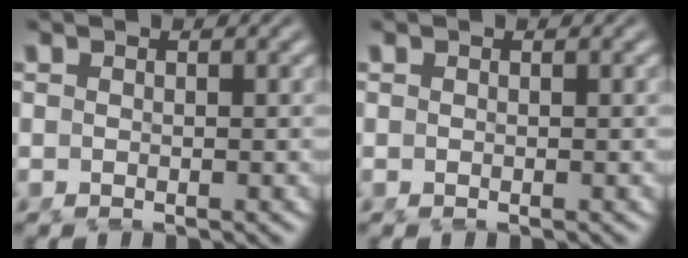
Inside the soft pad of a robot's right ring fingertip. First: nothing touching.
{"total": 0.0}